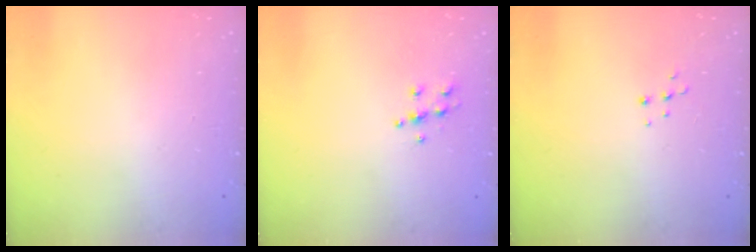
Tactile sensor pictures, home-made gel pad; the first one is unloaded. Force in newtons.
{"total": 5.6, "press": 5.6, "slide": 0.6}
{"total": 5.1, "press": 5.0, "slide": 0.4}